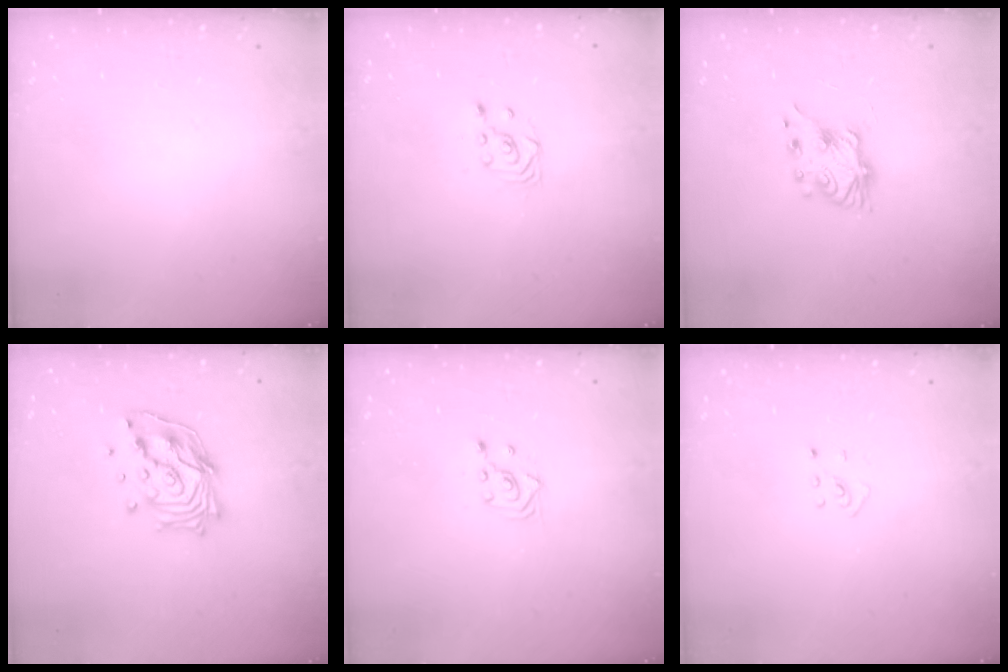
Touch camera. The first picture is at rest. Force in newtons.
{"total": 3.8, "press": 3.8, "slide": 0.3}
{"total": 7.1, "press": 7.1, "slide": 0.5}
{"total": 15.4, "press": 15.2, "slide": 1.8}
{"total": 2.4, "press": 2.2, "slide": 0.8}
{"total": 2.7, "press": 2.7, "slide": 0.5}